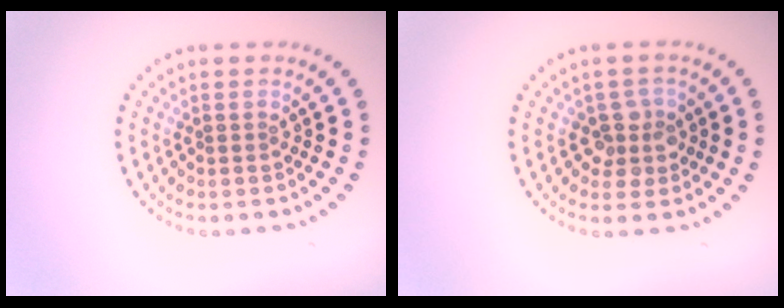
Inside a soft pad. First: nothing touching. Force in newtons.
{"total": 2.5, "press": 2.2, "slide": 1.2}